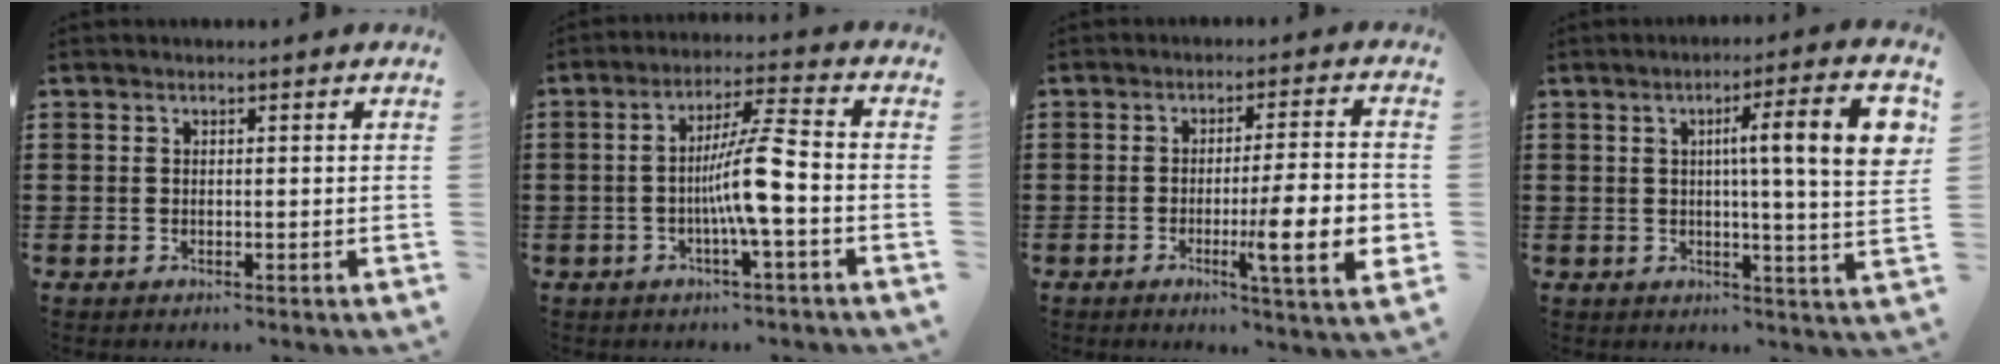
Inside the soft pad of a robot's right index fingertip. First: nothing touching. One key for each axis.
{"total": 8.1, "fx": -1.7, "fy": 1.2, "fz": 7.8, "tx": -0.148, "ty": 0.001, "tz": -0.038}
{"total": 10.8, "fx": -2.4, "fy": 1.6, "fz": 10.4, "tx": -0.168, "ty": -0.007, "tz": -0.040}
{"total": 11.2, "fx": 2.5, "fy": 0.3, "fz": 10.9, "tx": -0.178, "ty": -0.005, "tz": 0.033}